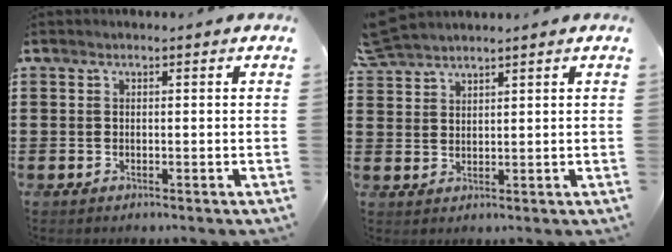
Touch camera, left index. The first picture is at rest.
{"total": 3.8, "force": [3.6, 0.4, 0.9], "torque": [-0.029, -0.004, 0.071]}